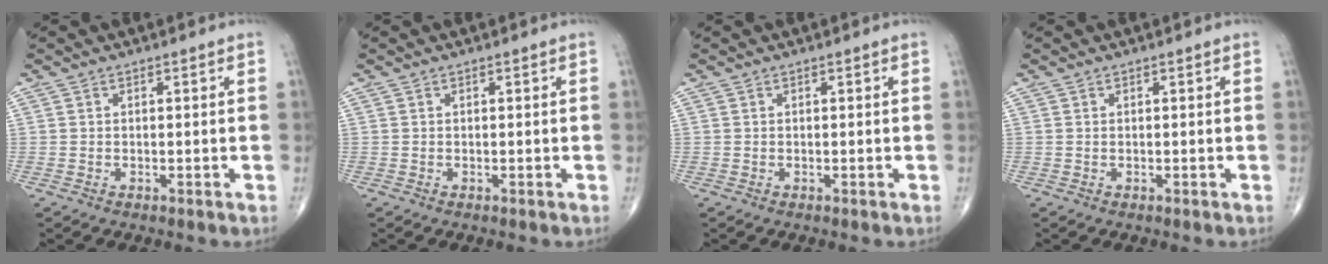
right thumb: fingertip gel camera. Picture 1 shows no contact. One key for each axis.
{"total": 0.0}
{"total": 0.0}
{"total": 0.0}